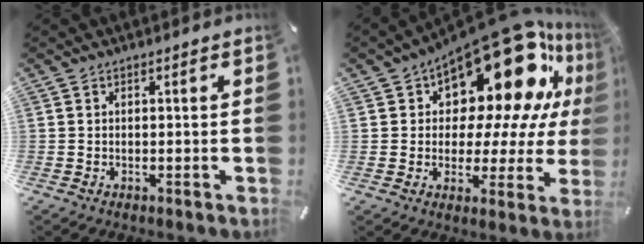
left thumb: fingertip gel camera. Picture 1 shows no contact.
{"total": 22.0, "force": [13.3, 10.8, 13.8], "torque": [-0.192, -0.104, 0.223]}